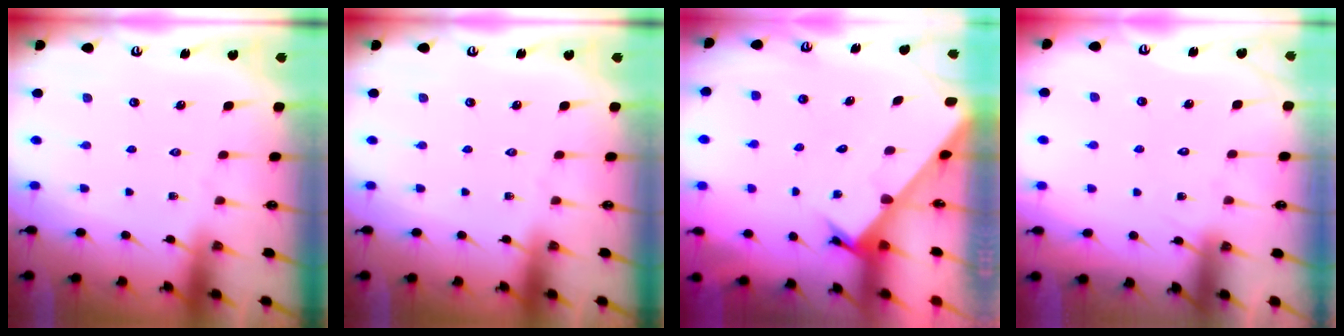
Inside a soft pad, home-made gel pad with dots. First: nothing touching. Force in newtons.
{"total": 0.0}
{"total": 2.4, "press": 2.4, "slide": 0.2}
{"total": 6.2, "press": 6.2, "slide": 0.4}